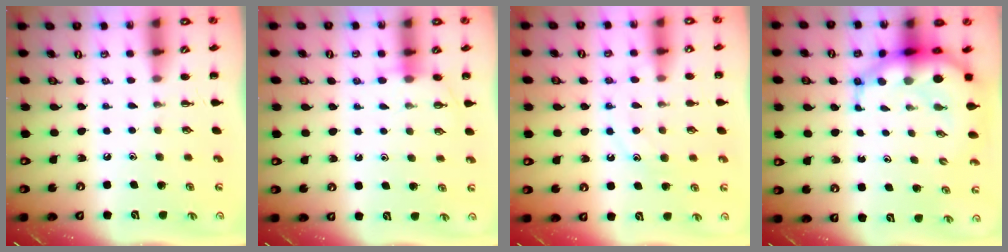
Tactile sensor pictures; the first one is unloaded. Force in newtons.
{"total": 5.4, "press": 5.3, "slide": 1.2}
{"total": 11.5, "press": 11.5, "slide": 0.7}
{"total": 10.6, "press": 10.1, "slide": 3.1}